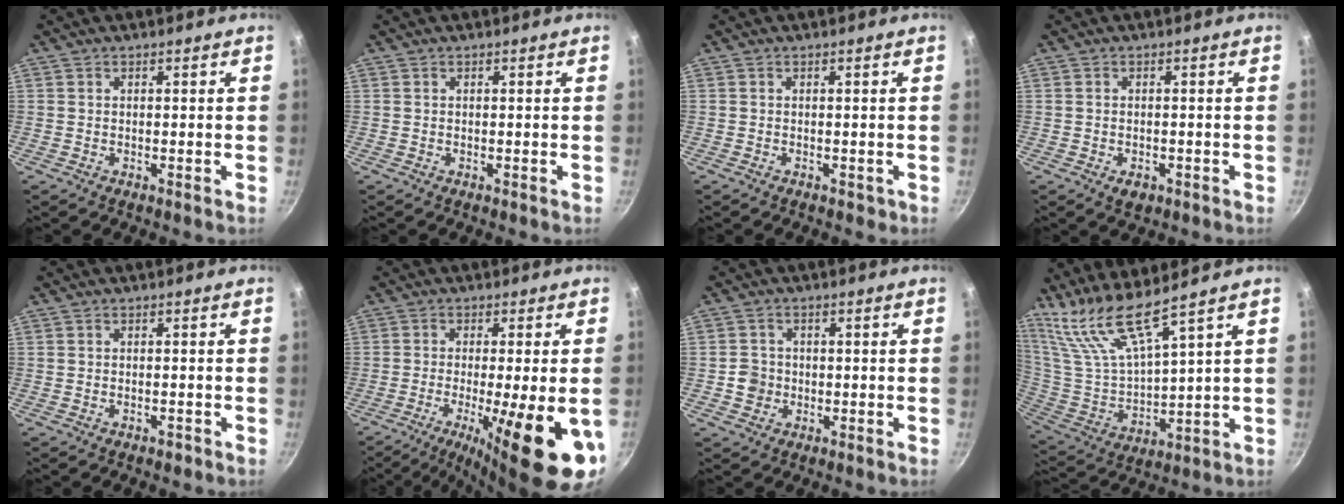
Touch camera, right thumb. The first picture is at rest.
{"total": 0.0}
{"total": 0.9, "force": [-0.4, 0.6, 0.4], "torque": [-0.004, -0.001, -0.004]}
{"total": 2.5, "force": [-1.1, 1.6, 1.6], "torque": [-0.025, 0.005, -0.011]}
{"total": 1.0, "force": [-0.7, 0.5, 0.6], "torque": [-0.011, 0.005, -0.006]}
{"total": 17.9, "force": [-5.9, 3.8, 16.4], "torque": [-0.234, -0.012, -0.081]}
{"total": 3.4, "force": [-0.6, 3.2, 1.0], "torque": [0.001, 0.011, -0.013]}
{"total": 13.2, "force": [10.7, 1.0, 7.6], "torque": [-0.149, -0.078, 0.229]}